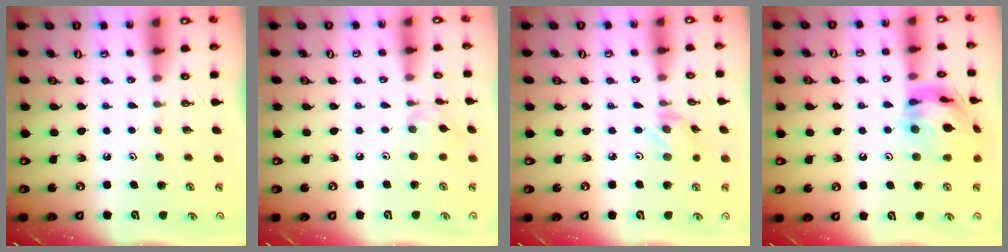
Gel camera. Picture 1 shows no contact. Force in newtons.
{"total": 1.4, "press": 1.3, "slide": 0.2}
{"total": 1.2, "press": 1.2, "slide": 0.3}
{"total": 16.3, "press": 16.2, "slide": 1.8}